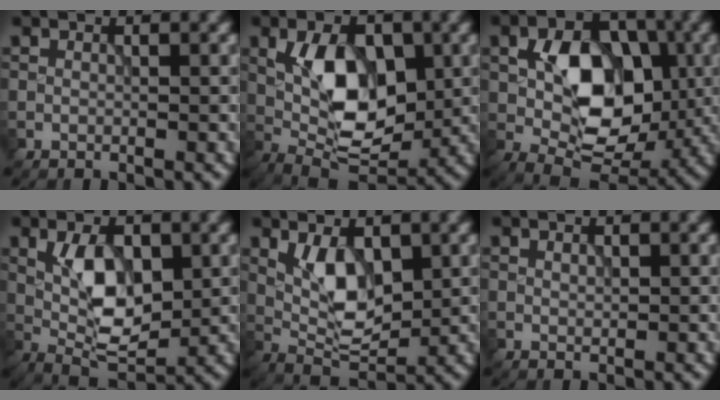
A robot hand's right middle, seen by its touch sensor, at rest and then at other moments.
{"total": 8.2, "force": [0.7, 4.6, 6.7], "torque": [-0.112, -0.003, 0.012]}
{"total": 9.1, "force": [0.1, 6.1, 6.8], "torque": [-0.110, 0.001, 0.004]}
{"total": 6.3, "force": [0.5, 3.1, 5.5], "torque": [-0.097, -0.002, 0.011]}
{"total": 5.2, "force": [1.2, 2.5, 4.3], "torque": [-0.076, -0.003, 0.025]}
{"total": 0.6, "force": [0.3, 0.3, 0.4], "torque": [-0.008, -0.001, 0.007]}